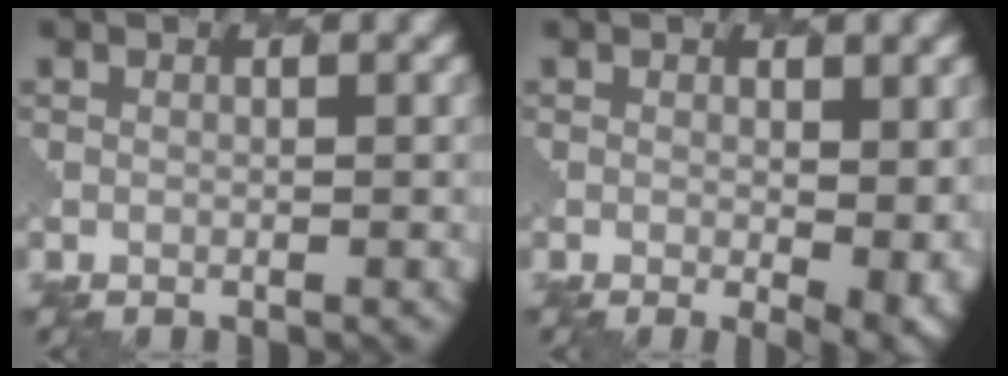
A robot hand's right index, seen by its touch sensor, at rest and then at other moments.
{"total": 5.0, "force": [-0.3, 1.9, 4.6], "torque": [-0.055, -0.014, 0.004]}